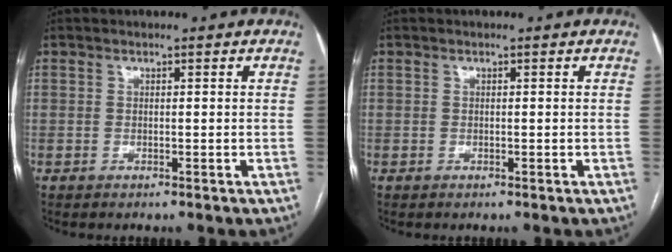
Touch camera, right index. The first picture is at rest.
{"total": 0.0}